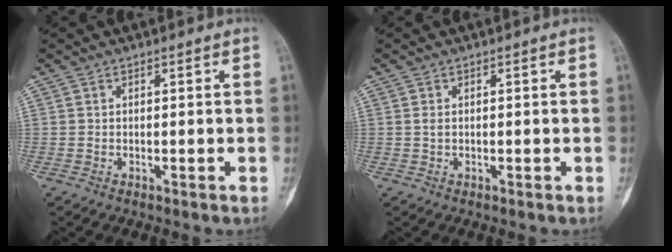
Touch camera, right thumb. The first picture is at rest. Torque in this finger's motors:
{"motor_torque": [0.08, 0.63, 0.02, -0.23, 0.11]}